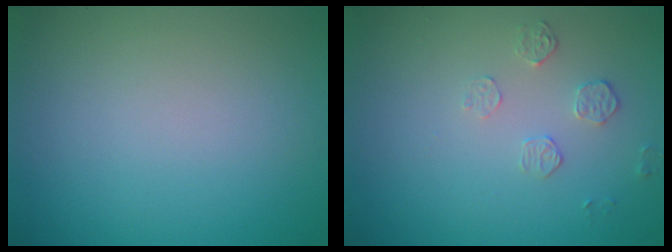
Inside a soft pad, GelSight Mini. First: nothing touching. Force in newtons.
{"total": 1.5, "press": 0.8, "slide": 1.3}